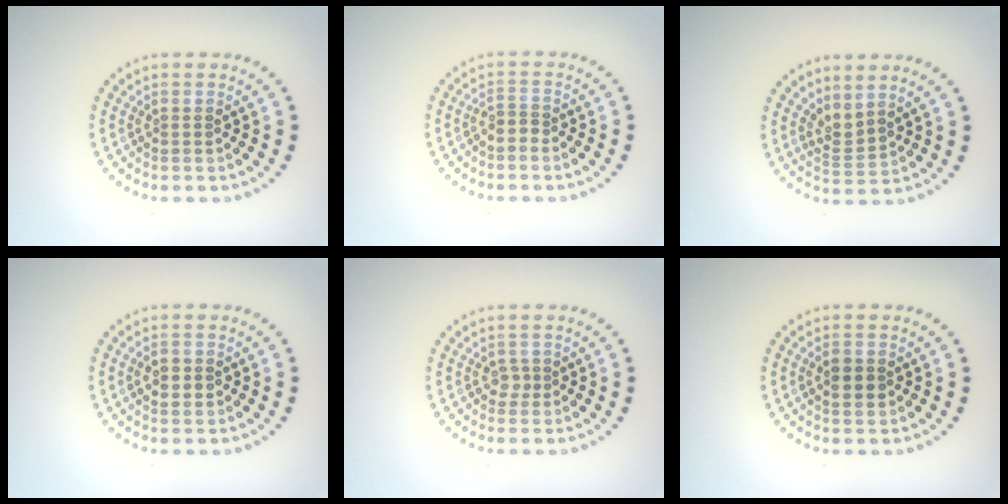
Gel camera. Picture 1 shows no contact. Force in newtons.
{"total": 1.6, "press": 1.2, "slide": 1.1}
{"total": 2.2, "press": 1.4, "slide": 1.7}
{"total": 2.3, "press": 2.3, "slide": 0.1}
{"total": 1.0, "press": 0.7, "slide": 0.6}
{"total": 2.2, "press": 2.2, "slide": 0.2}